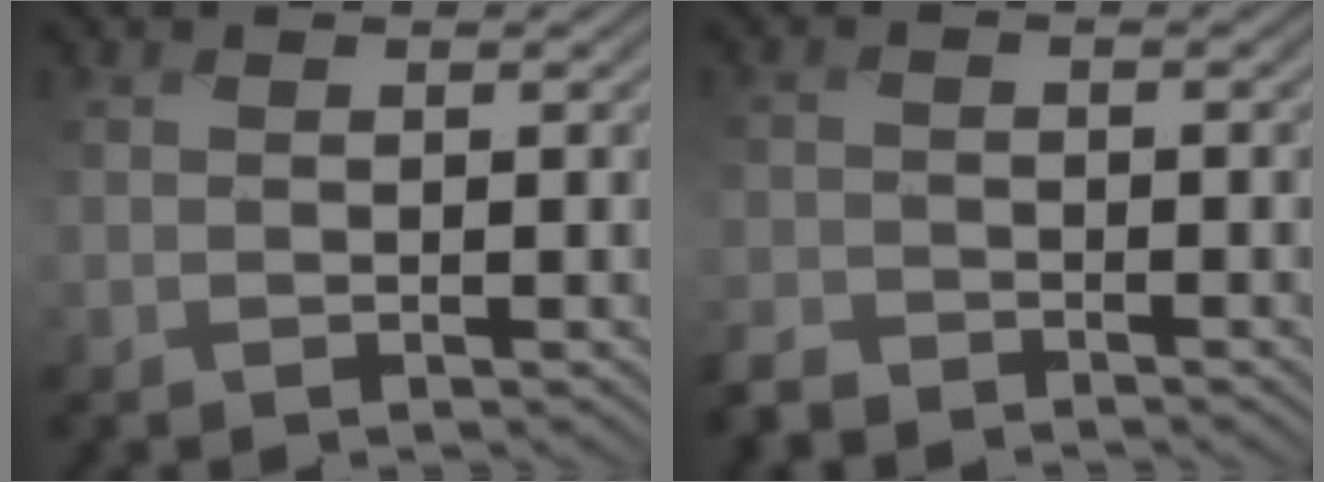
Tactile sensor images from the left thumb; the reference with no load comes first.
{"total": 3.4, "force": [-3.2, 1.1, 0.7], "torque": [-0.014, -0.011, -0.072]}